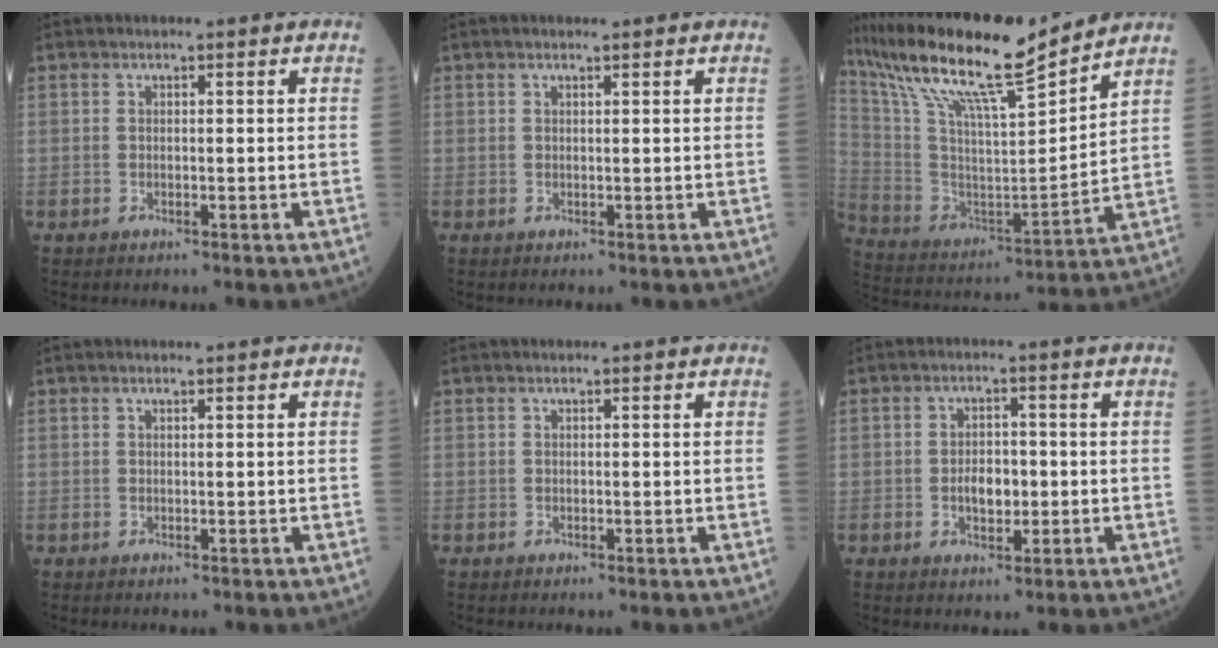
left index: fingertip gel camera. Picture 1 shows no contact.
{"total": 1.2, "force": [0.9, -0.1, 0.7], "torque": [-0.014, 0.009, 0.017]}
{"total": 20.9, "force": [16.8, 1.4, 12.3], "torque": [-0.232, 0.009, 0.305]}
{"total": 0.6, "force": [0.5, -0.1, 0.4], "torque": [-0.009, 0.004, 0.011]}
{"total": 0.0}
{"total": 3.9, "force": [-0.6, 2.2, 3.1], "torque": [-0.054, 0.004, -0.009]}